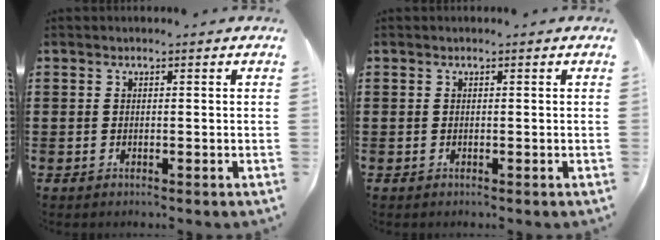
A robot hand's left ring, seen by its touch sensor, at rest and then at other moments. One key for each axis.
{"total": 0.0}